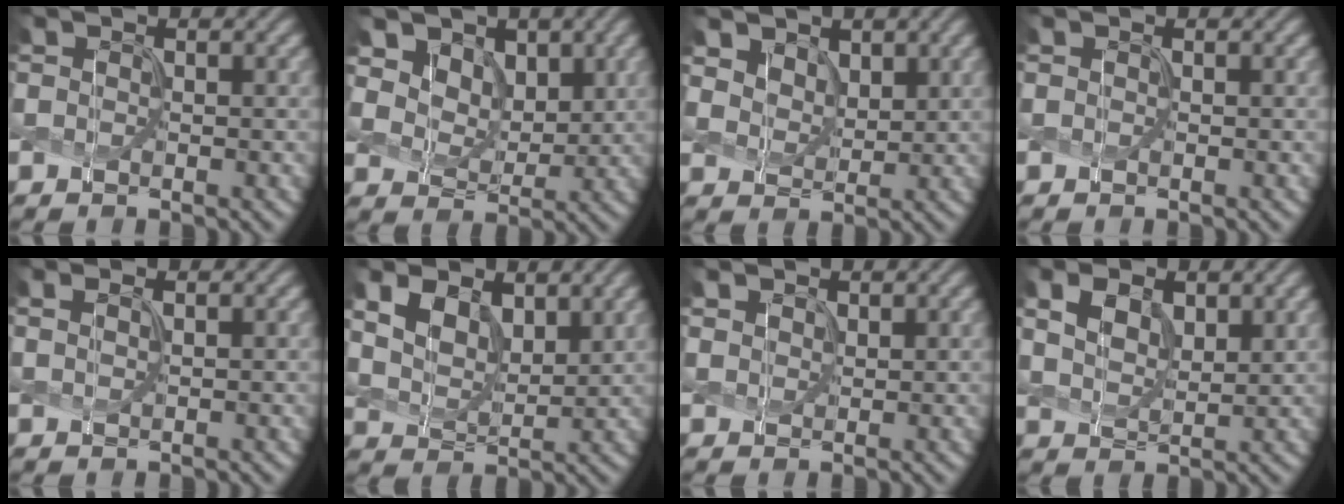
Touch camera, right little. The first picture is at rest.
{"total": 7.4, "force": [4.3, 5.3, 3.0], "torque": [-0.086, -0.009, 0.078]}
{"total": 3.7, "force": [2.5, 2.4, 1.4], "torque": [-0.052, -0.010, 0.054]}
{"total": 0.0}
{"total": 1.1, "force": [0.7, 0.3, 0.8], "torque": [-0.018, 0.004, 0.016]}
{"total": 4.6, "force": [2.5, 2.6, 2.8], "torque": [-0.068, -0.008, 0.047]}
{"total": 1.4, "force": [1.2, 0.7, 0.2], "torque": [-0.007, 0.002, 0.026]}
{"total": 3.7, "force": [2.0, 2.0, 2.4], "torque": [-0.053, 0.000, 0.042]}